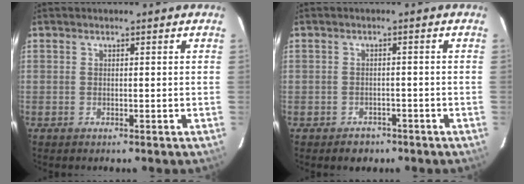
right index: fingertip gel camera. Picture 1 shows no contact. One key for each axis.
{"total": 2.8, "fx": -1.9, "fy": 2.0, "fz": 0.6, "tx": -0.011, "ty": 0.006, "tz": -0.021}